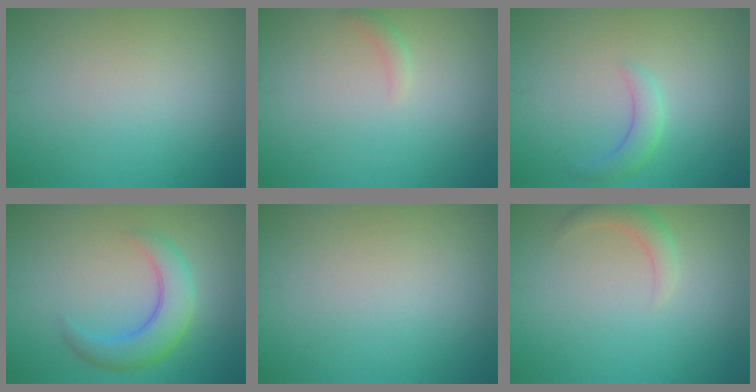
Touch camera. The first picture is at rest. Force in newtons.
{"total": 0.8, "press": 0.8, "slide": 0.1}
{"total": 1.9, "press": 1.9, "slide": 0.1}
{"total": 4.4, "press": 4.4, "slide": 0.3}
{"total": 0.0}
{"total": 1.7, "press": 1.7, "slide": 0.3}